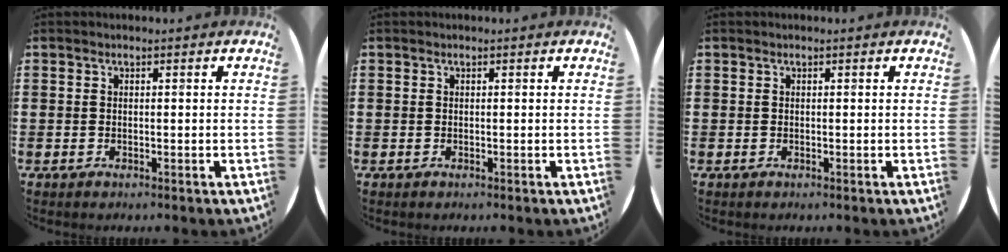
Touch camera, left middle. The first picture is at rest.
{"total": 0.0}
{"total": 0.0}